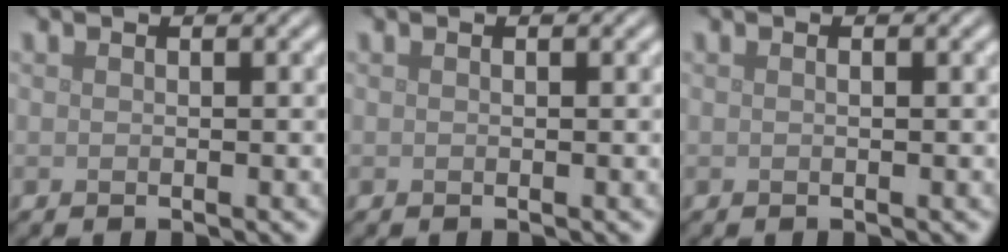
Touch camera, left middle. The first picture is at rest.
{"total": 0.0}
{"total": 0.0}